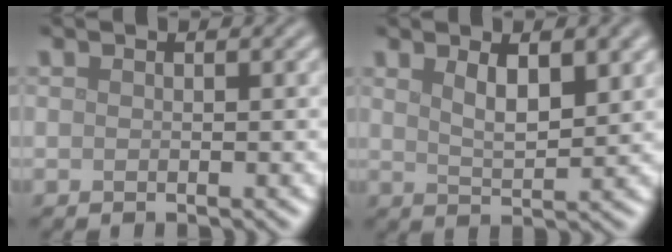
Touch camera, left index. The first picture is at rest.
{"total": 4.1, "force": [1.9, 1.3, 3.4], "torque": [-0.060, -0.002, 0.036]}